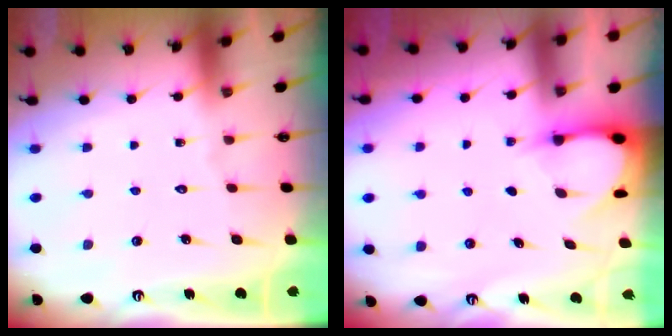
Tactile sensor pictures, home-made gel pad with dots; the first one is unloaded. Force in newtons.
{"total": 3.3, "press": 3.2, "slide": 0.4}